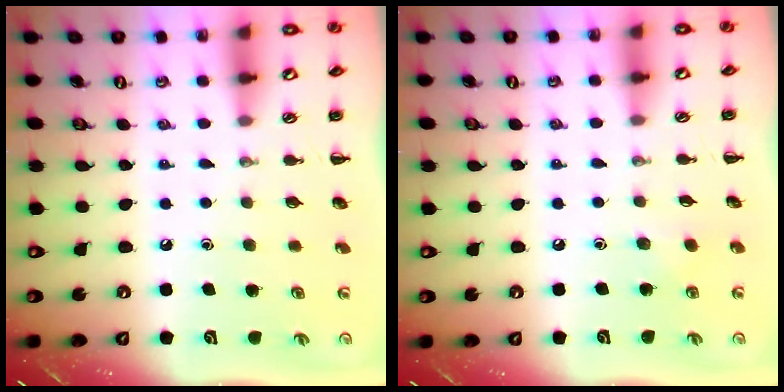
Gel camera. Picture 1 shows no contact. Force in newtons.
{"total": 4.6, "press": 4.5, "slide": 0.8}